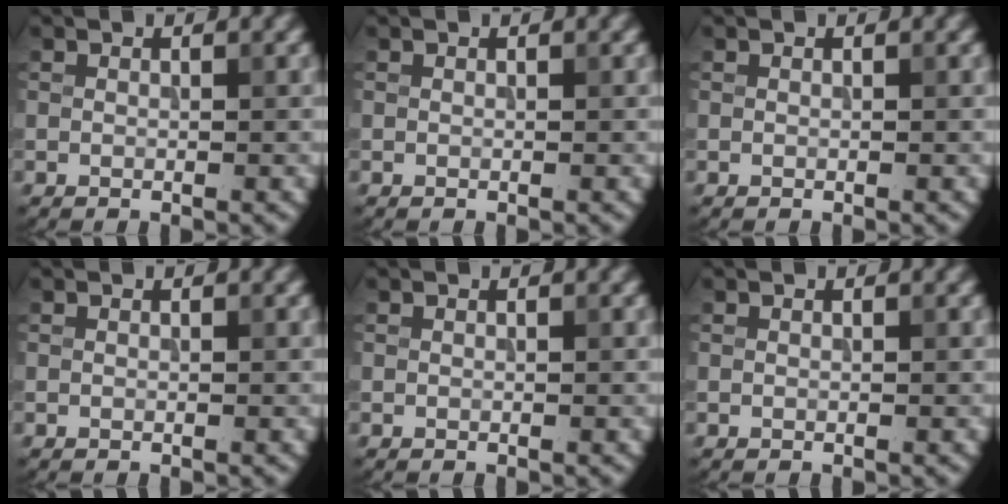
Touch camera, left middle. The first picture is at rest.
{"total": 0.0}
{"total": 0.0}
{"total": 0.0}
{"total": 0.0}
{"total": 0.0}